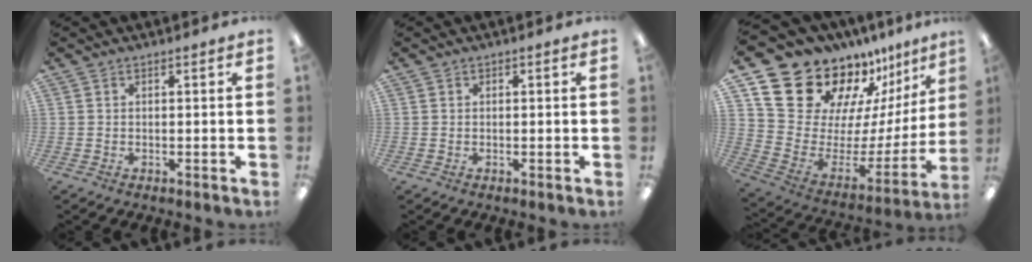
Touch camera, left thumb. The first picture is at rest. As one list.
[{"total": 0.0}, {"total": 20.4, "force": [16.8, 9.6, 6.4], "torque": [-0.109, -0.137, 0.314]}]